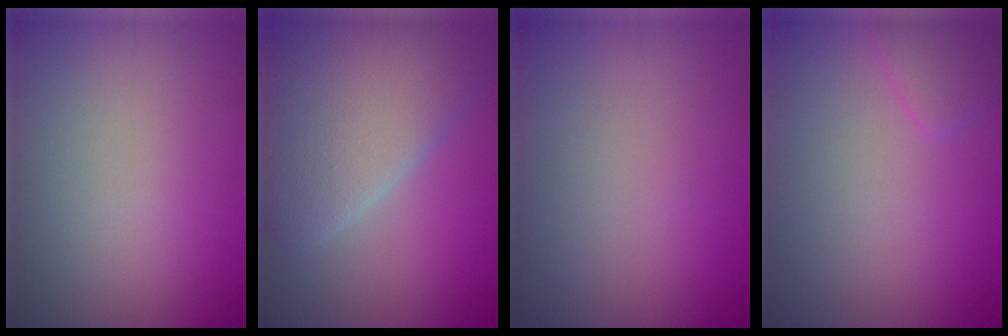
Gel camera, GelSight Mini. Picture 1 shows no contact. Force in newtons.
{"total": 8.5, "press": 8.5, "slide": 0.6}
{"total": 0.0}
{"total": 1.5, "press": 1.5, "slide": 0.1}